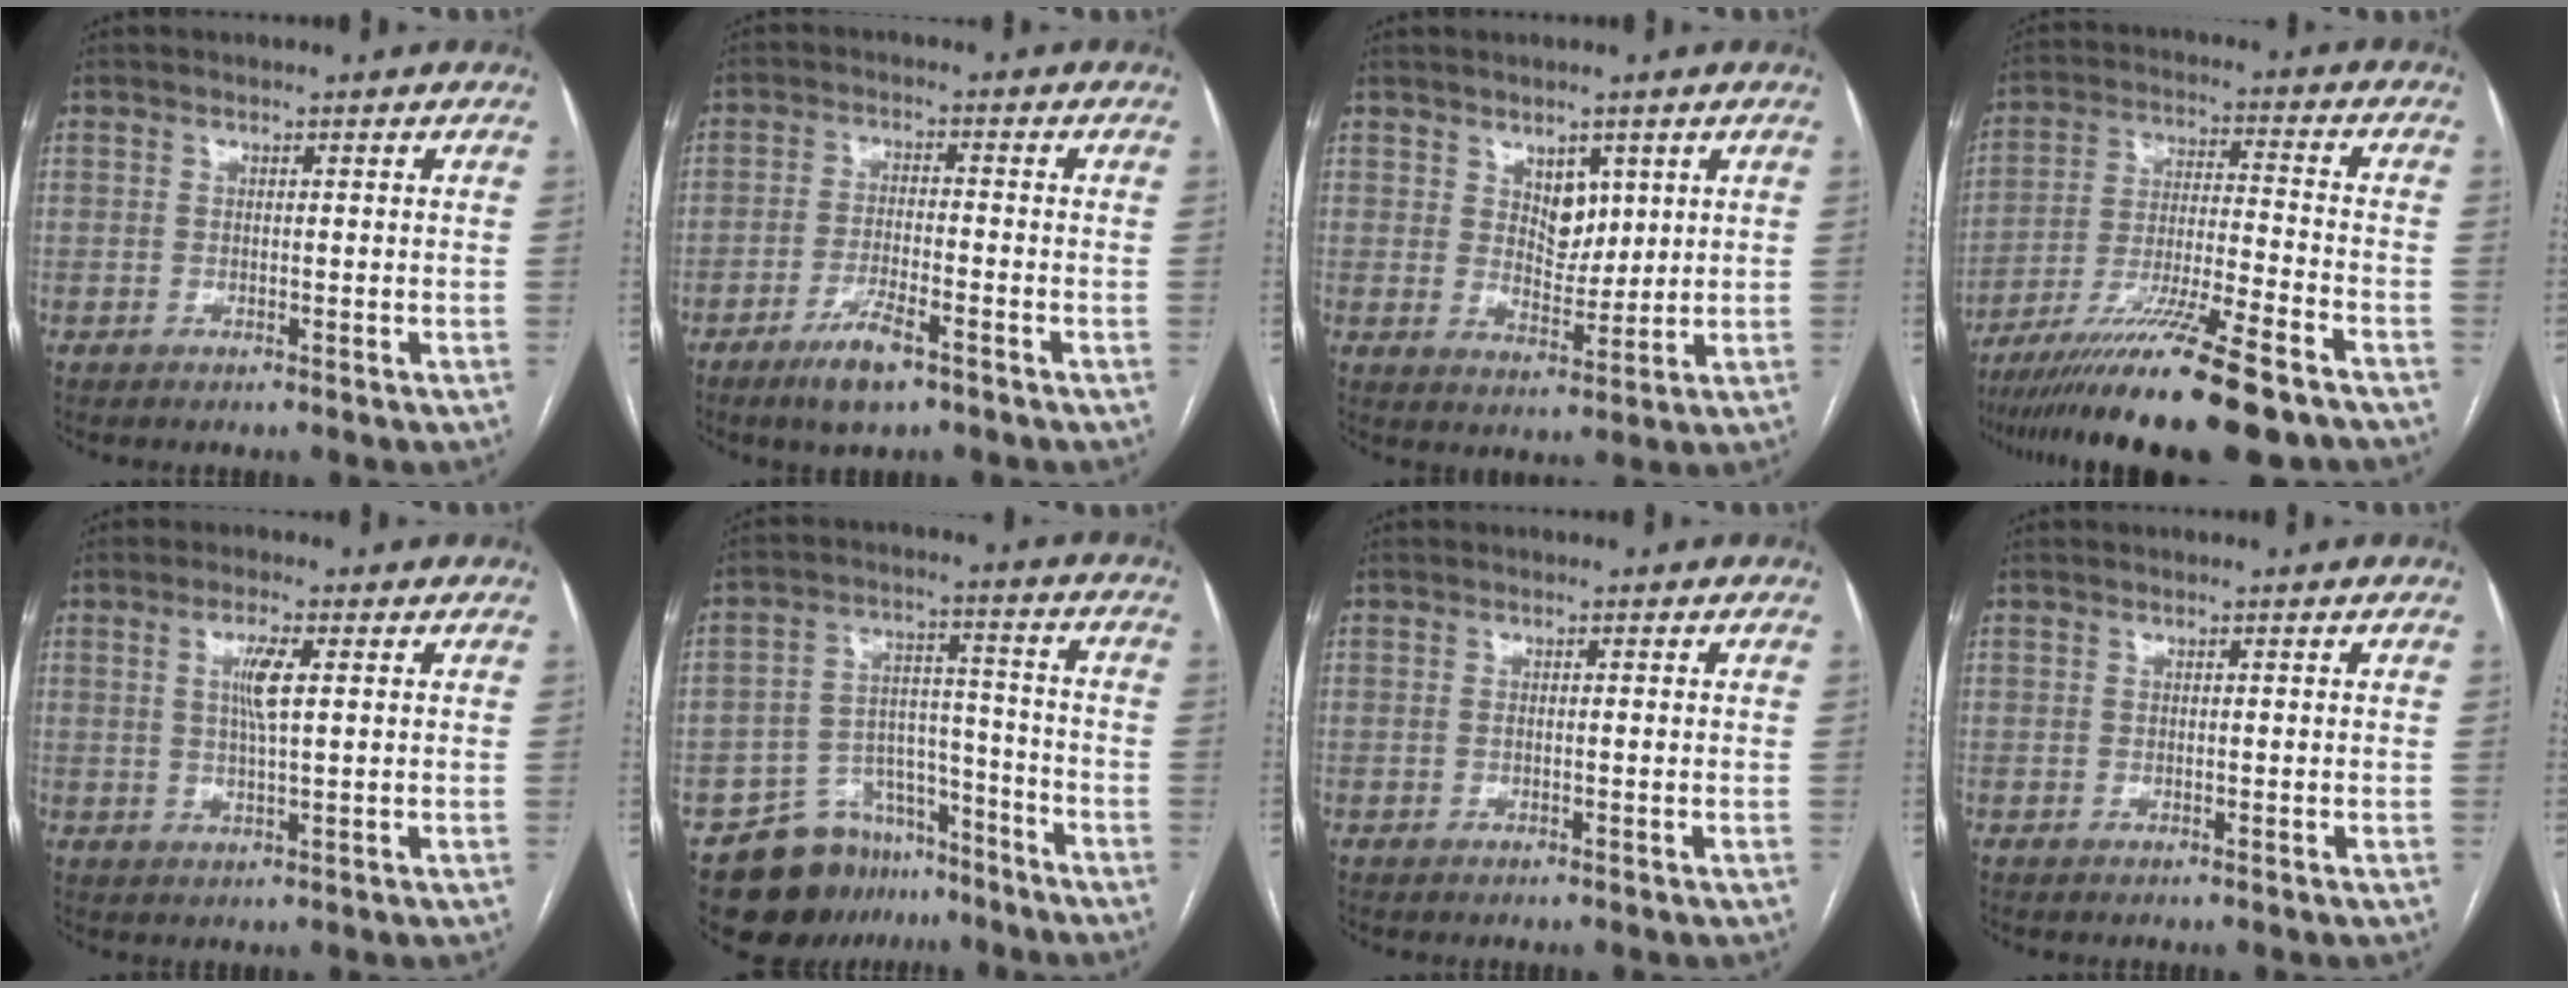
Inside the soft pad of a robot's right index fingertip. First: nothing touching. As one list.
[{"total": 6.3, "force": [-4.2, 1.3, 4.6], "torque": [-0.092, -0.007, -0.071]}, {"total": 4.9, "force": [2.2, 2.9, 3.2], "torque": [-0.048, -0.002, 0.043]}, {"total": 19.9, "force": [-15.4, 0.7, 12.6], "torque": [-0.200, -0.029, -0.256]}, {"total": 4.3, "force": [1.1, 0.3, 4.2], "torque": [-0.080, -0.001, 0.021]}, {"total": 12.1, "force": [-9.3, 7.2, 3.0], "torque": [-0.039, 0.054, -0.144]}, {"total": 0.6, "force": [-0.1, 0.1, 0.6], "torque": [-0.012, 0.000, 0.000]}, {"total": 0.0}]